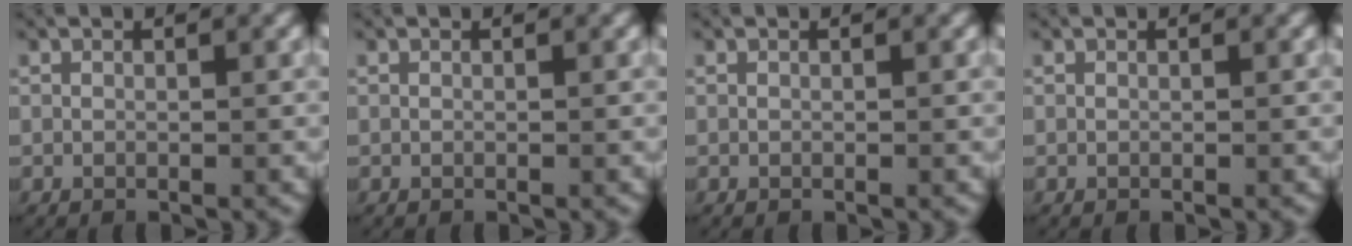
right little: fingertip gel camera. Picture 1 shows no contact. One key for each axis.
{"total": 0.0}
{"total": 0.0}
{"total": 0.0}